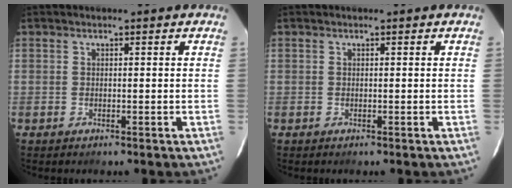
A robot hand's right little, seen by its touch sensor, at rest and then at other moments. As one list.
[{"total": 0.0}]